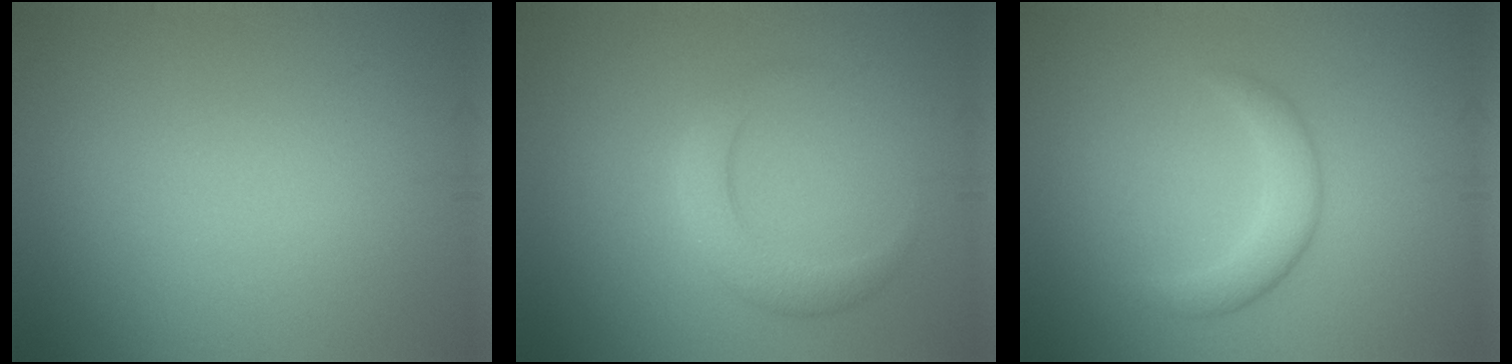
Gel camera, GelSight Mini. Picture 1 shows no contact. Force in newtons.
{"total": 2.8, "press": 2.8, "slide": 0.1}
{"total": 2.5, "press": 2.5, "slide": 0.0}